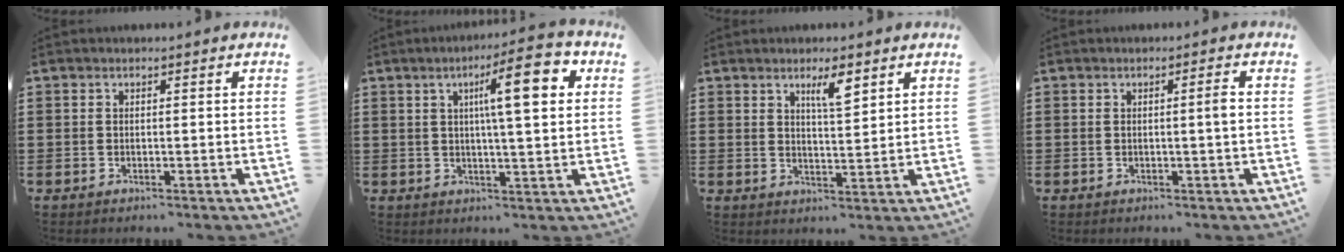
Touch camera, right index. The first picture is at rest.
{"total": 11.4, "force": [3.7, 2.3, 10.5], "torque": [-0.176, 0.000, 0.052]}
{"total": 4.1, "force": [2.6, 0.8, 3.0], "torque": [-0.048, -0.001, 0.041]}
{"total": 1.7, "force": [0.1, -0.3, 1.7], "torque": [-0.030, -0.001, -0.002]}